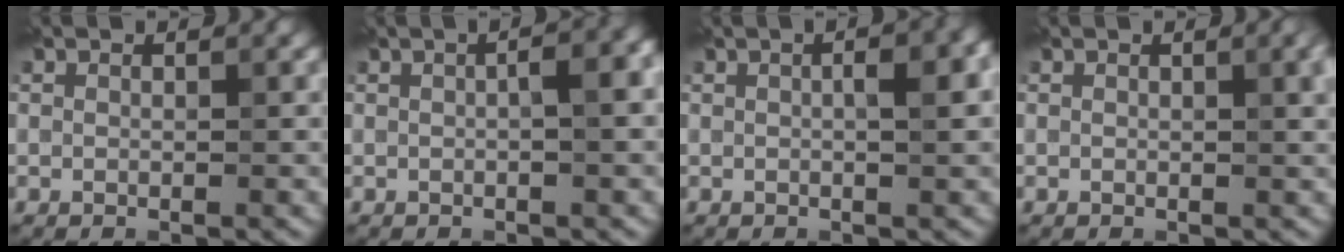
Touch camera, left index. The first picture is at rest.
{"total": 3.8, "force": [0.1, 1.3, 3.5], "torque": [-0.034, 0.017, -0.001]}
{"total": 3.7, "force": [0.5, 1.3, 3.4], "torque": [-0.038, 0.008, 0.002]}
{"total": 3.3, "force": [1.0, 1.2, 2.9], "torque": [-0.033, 0.004, 0.014]}